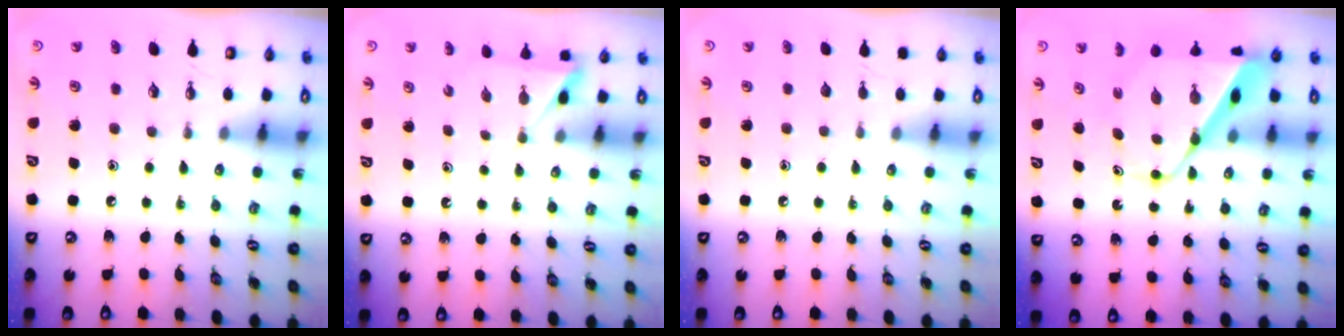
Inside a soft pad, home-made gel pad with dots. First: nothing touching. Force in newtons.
{"total": 3.0, "press": 3.0, "slide": 0.3}
{"total": 0.0}
{"total": 11.4, "press": 11.4, "slide": 1.0}